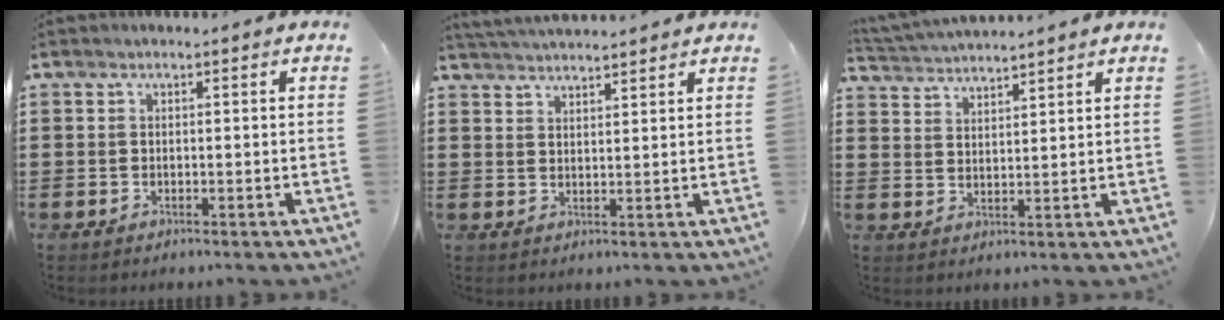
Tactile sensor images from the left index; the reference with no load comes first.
{"total": 2.9, "force": [2.9, -0.3, 0.2], "torque": [-0.012, -0.009, 0.055]}
{"total": 3.1, "force": [3.1, -0.3, -0.1], "torque": [-0.009, -0.012, 0.054]}